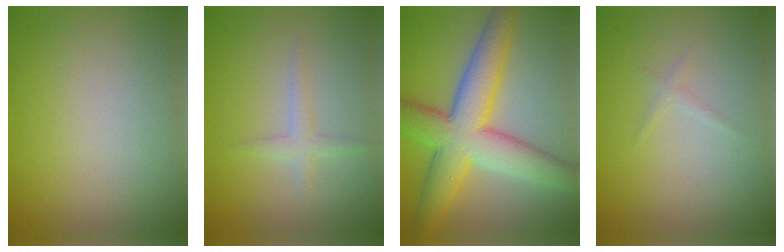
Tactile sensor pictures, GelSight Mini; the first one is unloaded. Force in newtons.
{"total": 1.3, "press": 1.3, "slide": 0.1}
{"total": 9.4, "press": 9.4, "slide": 0.3}
{"total": 0.6, "press": 0.6, "slide": 0.1}